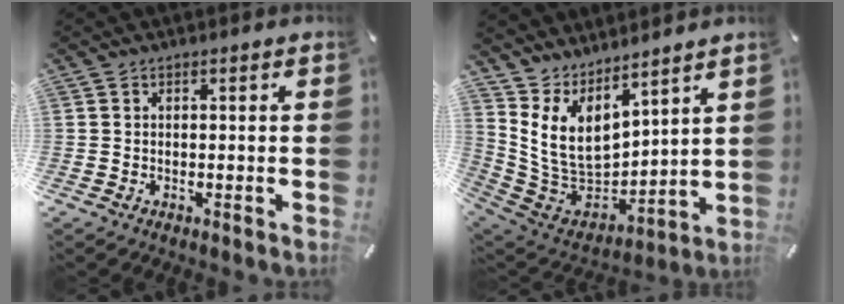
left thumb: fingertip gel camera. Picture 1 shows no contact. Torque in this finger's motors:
{"motor_torque": [2.33, 0.87, 1.36, -1.41, 0.26]}